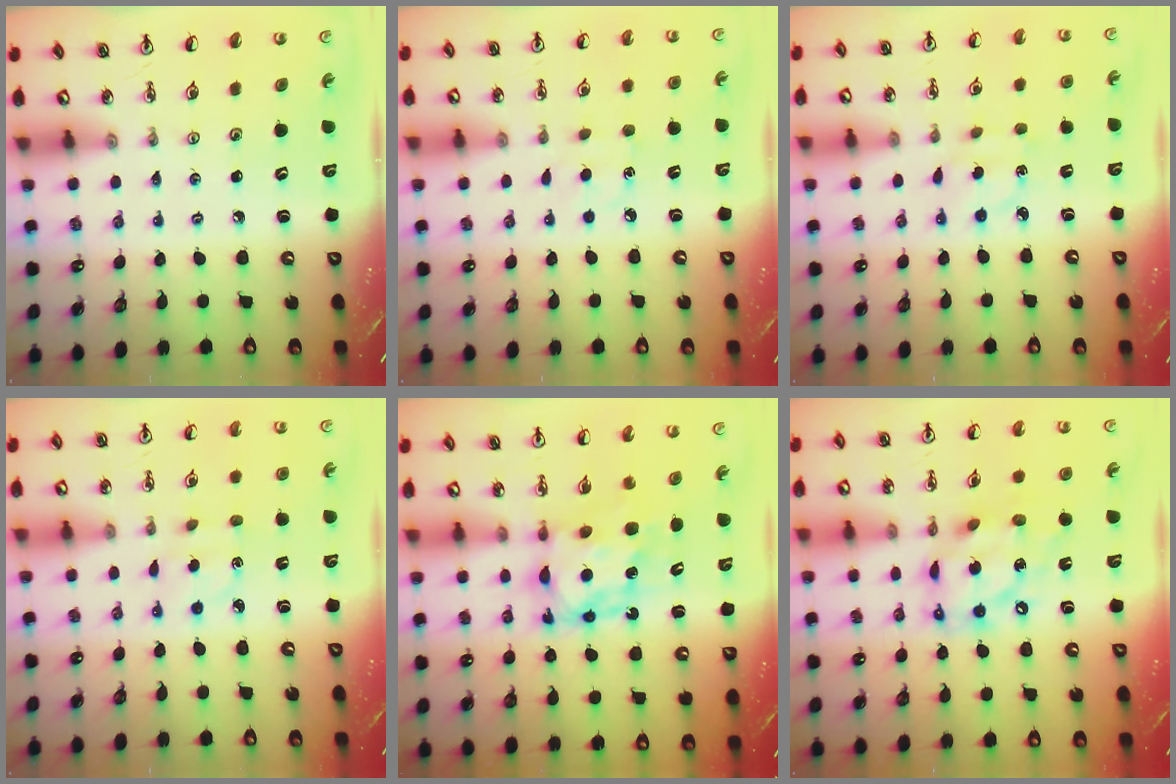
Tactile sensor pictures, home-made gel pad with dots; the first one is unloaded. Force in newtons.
{"total": 5.8, "press": 5.8, "slide": 0.6}
{"total": 3.2, "press": 3.2, "slide": 0.5}
{"total": 2.3, "press": 2.1, "slide": 0.8}
{"total": 7.2, "press": 7.2, "slide": 0.6}
{"total": 14.7, "press": 14.6, "slide": 1.2}